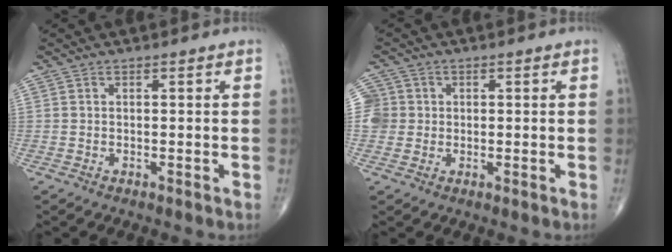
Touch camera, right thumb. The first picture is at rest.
{"total": 5.4, "force": [0.4, 5.3, 0.9], "torque": [-0.001, 0.014, 0.005]}